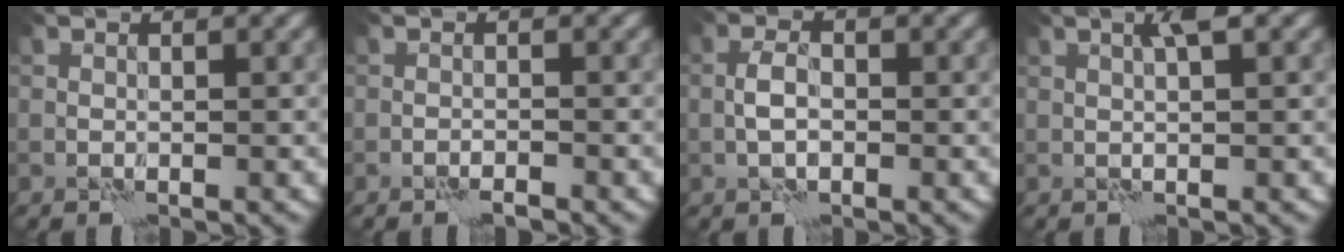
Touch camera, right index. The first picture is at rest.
{"total": 0.9, "force": [-0.8, 0.0, 0.4], "torque": [-0.009, 0.002, -0.016]}
{"total": 2.2, "force": [-0.6, 1.2, 1.8], "torque": [-0.034, 0.006, -0.015]}
{"total": 1.8, "force": [0.8, 0.0, 1.7], "torque": [-0.030, 0.005, 0.013]}